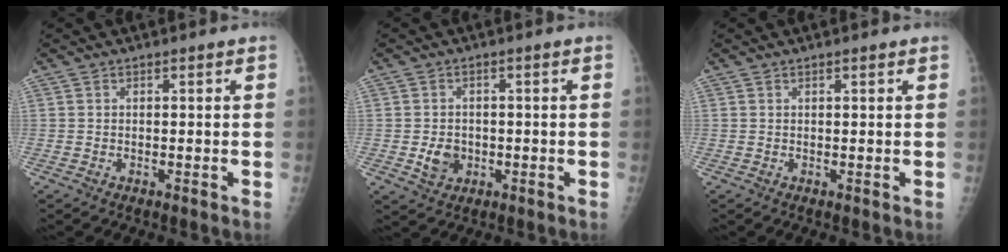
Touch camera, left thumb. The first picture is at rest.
{"total": 4.1, "force": [-0.8, 3.4, 2.2], "torque": [-0.024, 0.003, -0.007]}
{"total": 0.6, "force": [0.5, 0.0, 0.4], "torque": [-0.008, -0.002, 0.008]}